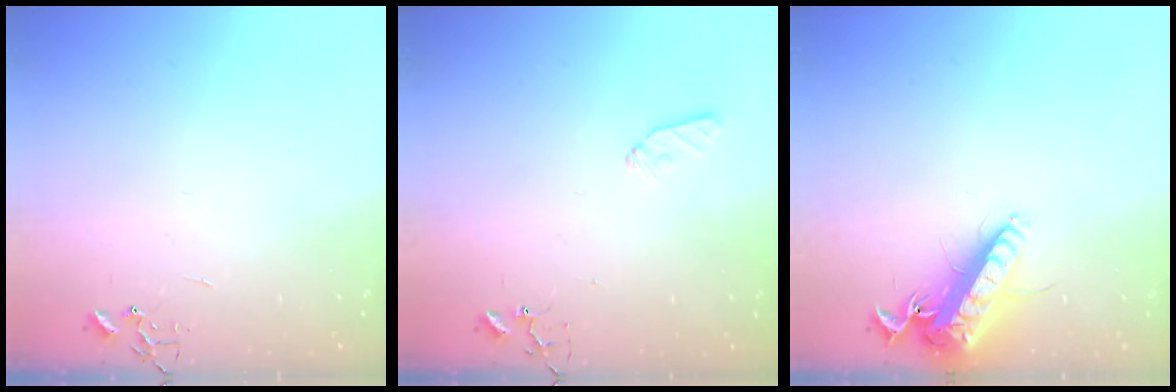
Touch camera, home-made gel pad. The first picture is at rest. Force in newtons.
{"total": 6.1, "press": 6.1, "slide": 0.8}
{"total": 15.8, "press": 15.5, "slide": 3.1}